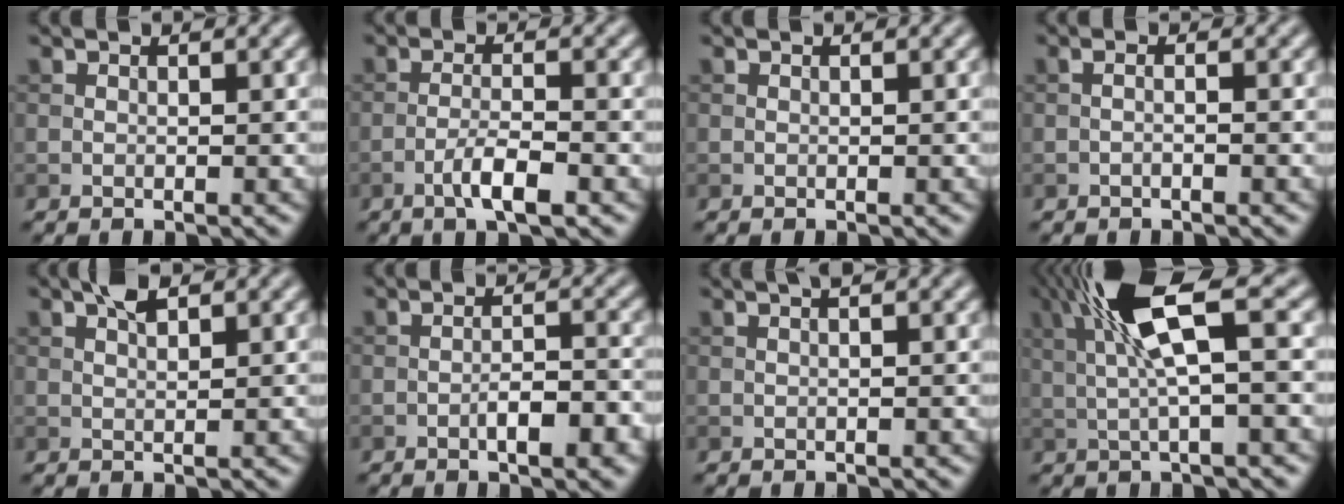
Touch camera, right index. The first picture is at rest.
{"total": 3.5, "force": [-1.8, 0.7, 2.9], "torque": [-0.055, 0.006, -0.038]}
{"total": 0.0}
{"total": 0.9, "force": [-0.4, 0.1, 0.8], "torque": [-0.015, 0.002, -0.010]}
{"total": 2.0, "force": [1.2, 0.6, 1.5], "torque": [-0.028, 0.005, 0.020]}
{"total": 3.8, "force": [-1.6, 1.0, 3.3], "torque": [-0.057, 0.003, -0.025]}
{"total": 1.8, "force": [0.9, 0.5, 1.5], "torque": [-0.014, -0.002, 0.003]}
{"total": 7.6, "force": [2.1, 1.5, 7.2], "torque": [-0.143, 0.016, 0.035]}